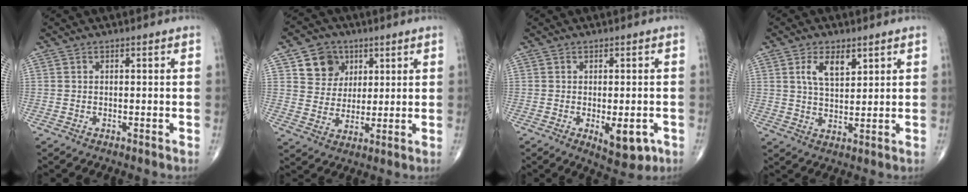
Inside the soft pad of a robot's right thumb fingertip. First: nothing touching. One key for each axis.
{"total": 8.5, "fx": 3.8, "fy": 7.2, "fz": 2.6, "tx": -0.009, "ty": -0.013, "tz": 0.067}
{"total": 6.7, "fx": -2.1, "fy": 3.0, "fz": 5.6, "tx": -0.061, "ty": -0.008, "tz": -0.019}
{"total": 6.2, "fx": 3.0, "fy": 3.1, "fz": 4.5, "tx": -0.071, "ty": -0.017, "tz": 0.057}